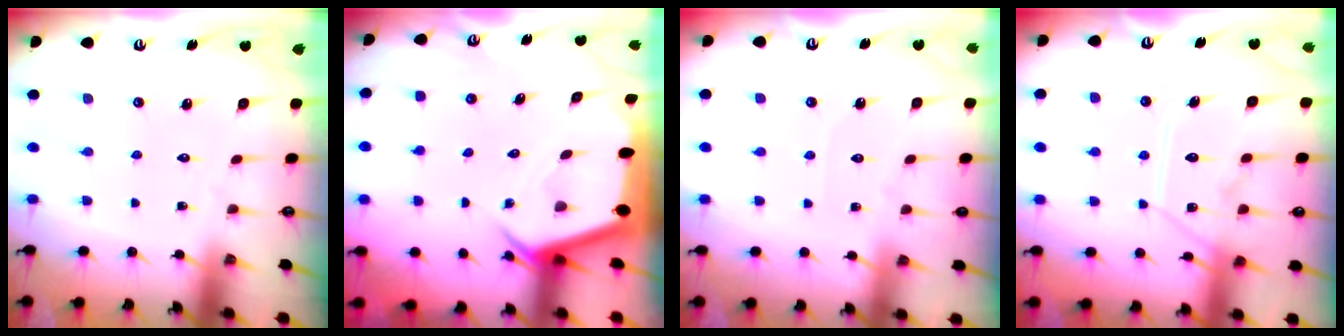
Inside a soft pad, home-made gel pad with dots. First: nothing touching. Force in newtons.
{"total": 3.8, "press": 3.8, "slide": 0.4}
{"total": 2.7, "press": 2.7, "slide": 0.3}
{"total": 12.2, "press": 12.2, "slide": 1.1}